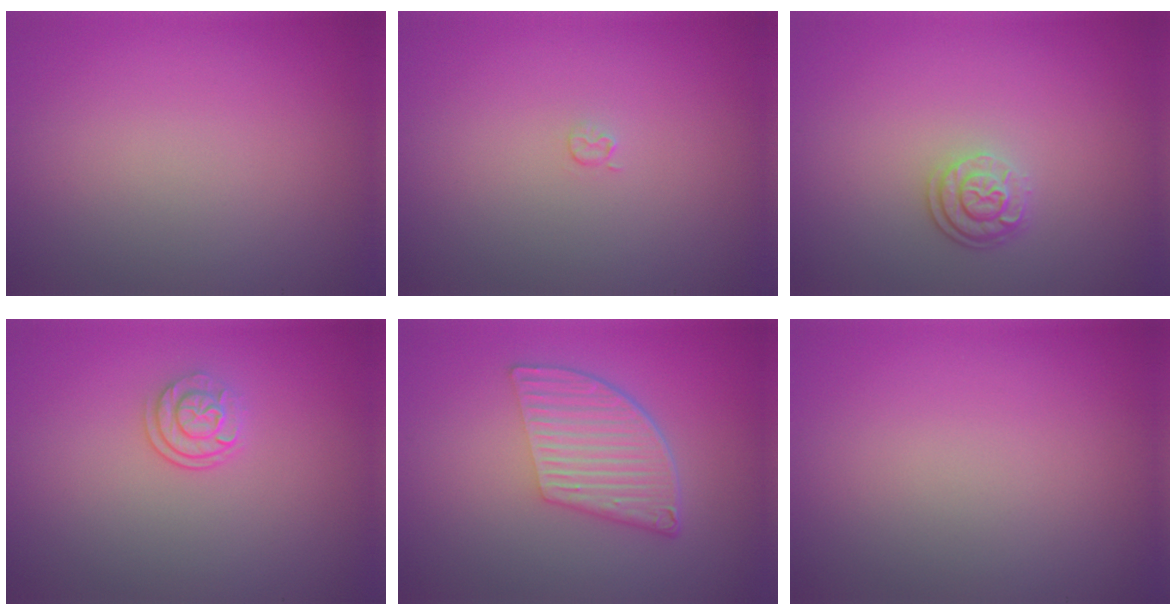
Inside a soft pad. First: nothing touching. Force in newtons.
{"total": 0.6, "press": 0.3, "slide": 0.6}
{"total": 2.5, "press": 1.9, "slide": 1.6}
{"total": 2.2, "press": 1.7, "slide": 1.4}
{"total": 5.9, "press": 4.0, "slide": 4.4}
{"total": 0.0}